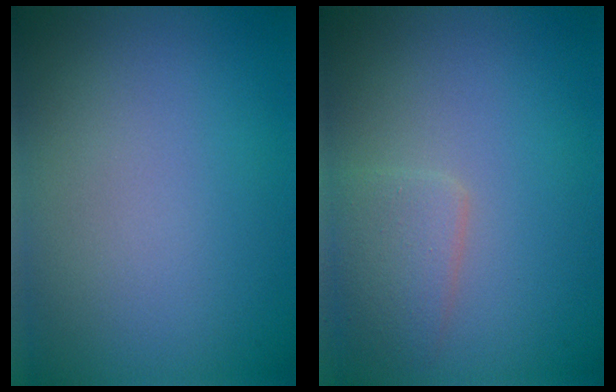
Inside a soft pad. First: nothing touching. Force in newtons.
{"total": 2.4, "press": 2.4, "slide": 0.1}